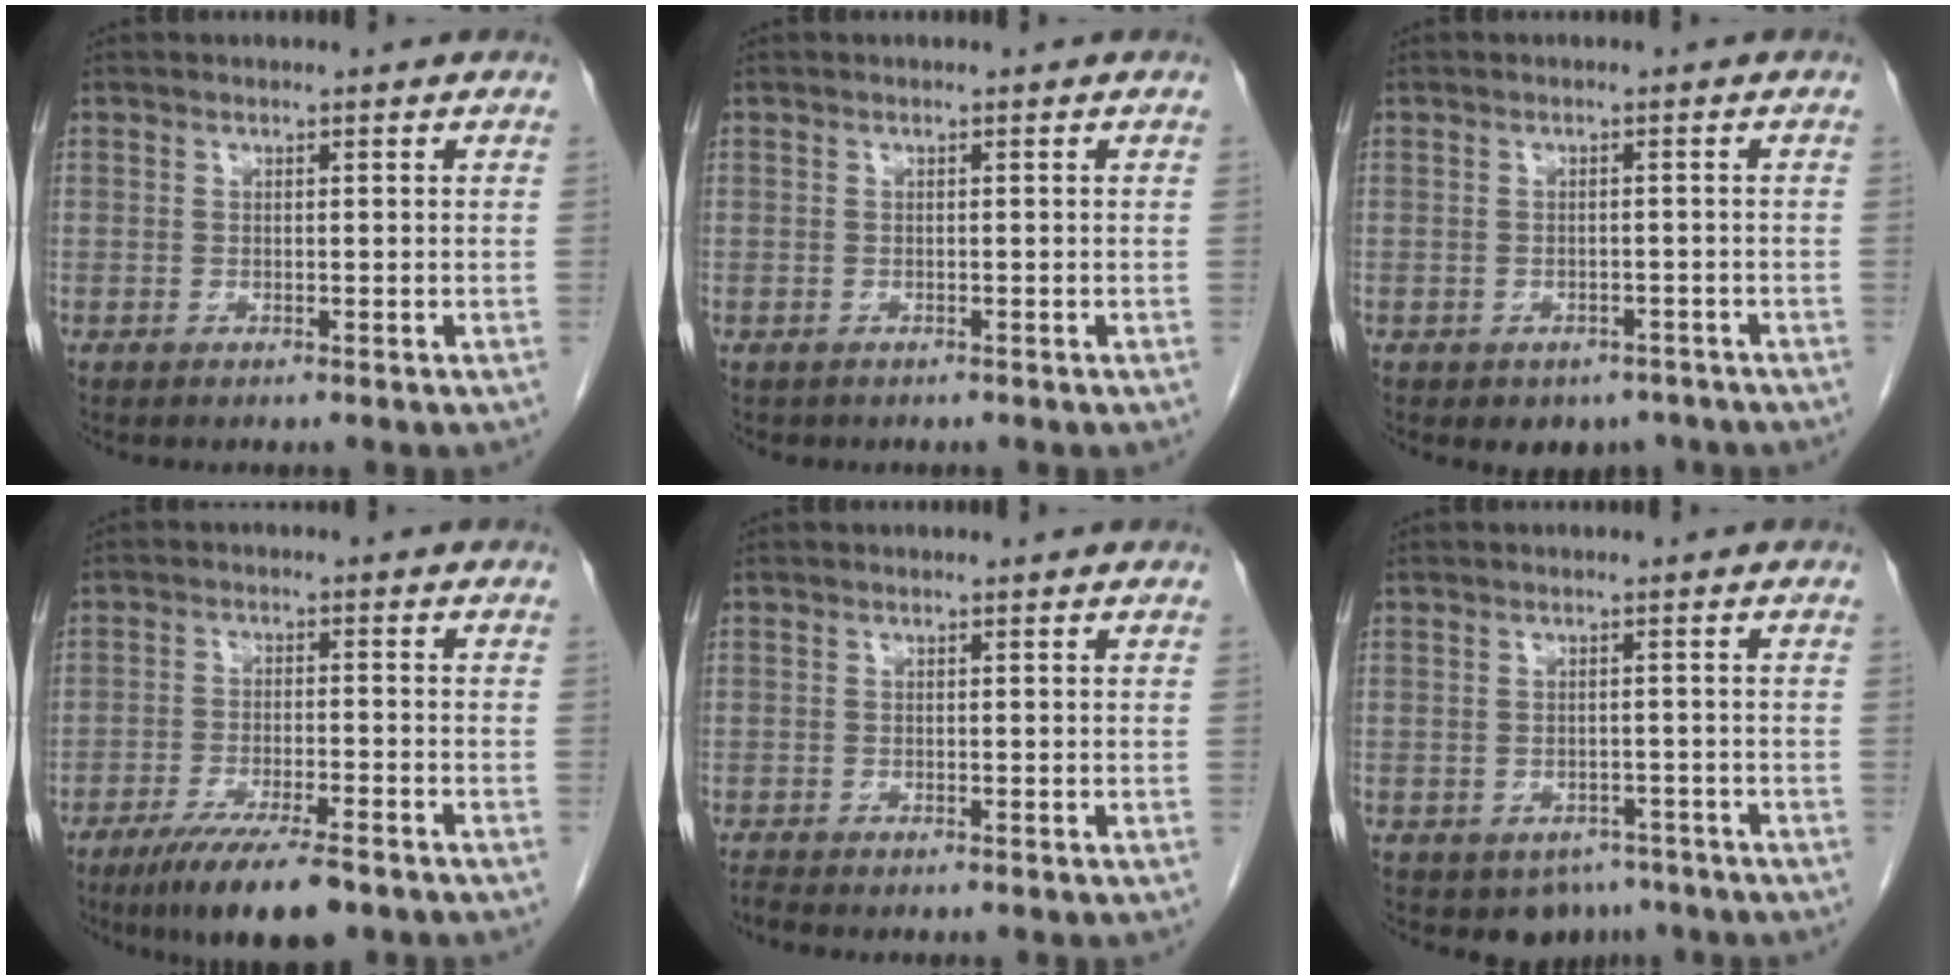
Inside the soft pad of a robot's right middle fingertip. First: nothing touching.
{"total": 0.6, "force": [-0.4, 0.4, 0.0], "torque": [-0.014, 0.002, -0.005]}
{"total": 4.2, "force": [-2.9, 2.7, 1.1], "torque": [-0.005, 0.006, -0.032]}
{"total": 10.5, "force": [-7.7, 1.5, 7.0], "torque": [-0.114, -0.022, -0.123]}
{"total": 0.9, "force": [-0.9, -0.1, 0.1], "torque": [-0.013, -0.006, -0.018]}
{"total": 4.2, "force": [-3.0, 2.8, 0.9], "torque": [-0.001, 0.006, -0.035]}